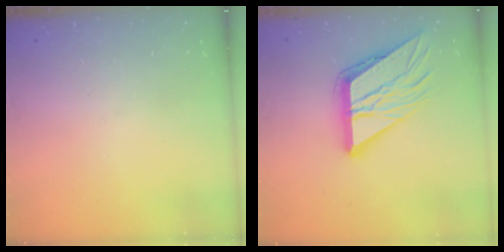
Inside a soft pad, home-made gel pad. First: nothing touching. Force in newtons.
{"total": 18.8, "press": 18.6, "slide": 2.2}